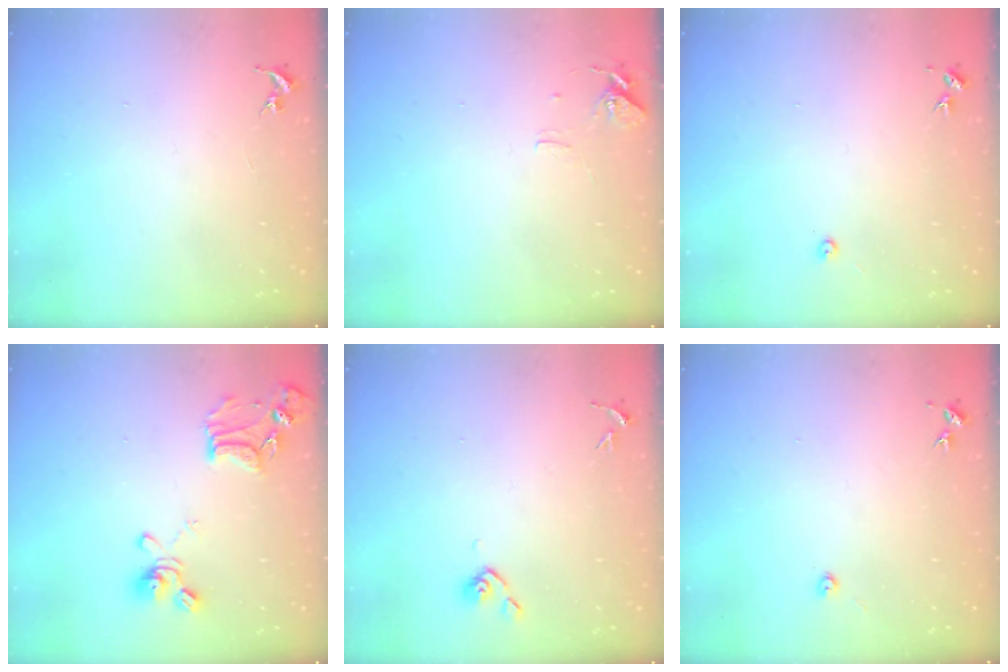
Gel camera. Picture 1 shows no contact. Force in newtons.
{"total": 7.4, "press": 7.4, "slide": 0.6}
{"total": 3.0, "press": 3.0, "slide": 0.4}
{"total": 14.6, "press": 14.6, "slide": 1.4}
{"total": 3.5, "press": 3.4, "slide": 0.9}
{"total": 2.2, "press": 2.2, "slide": 0.3}